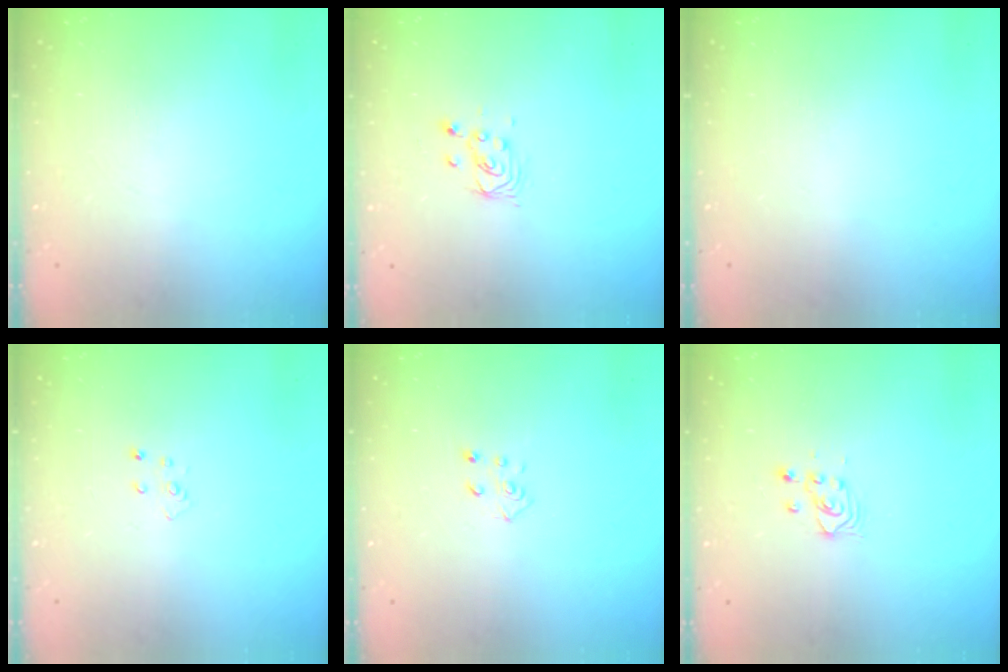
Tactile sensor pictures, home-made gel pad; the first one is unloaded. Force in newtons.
{"total": 2.9, "press": 2.9, "slide": 0.1}
{"total": 0.0}
{"total": 3.4, "press": 3.4, "slide": 0.3}
{"total": 4.6, "press": 4.6, "slide": 0.4}
{"total": 3.7, "press": 3.7, "slide": 0.3}